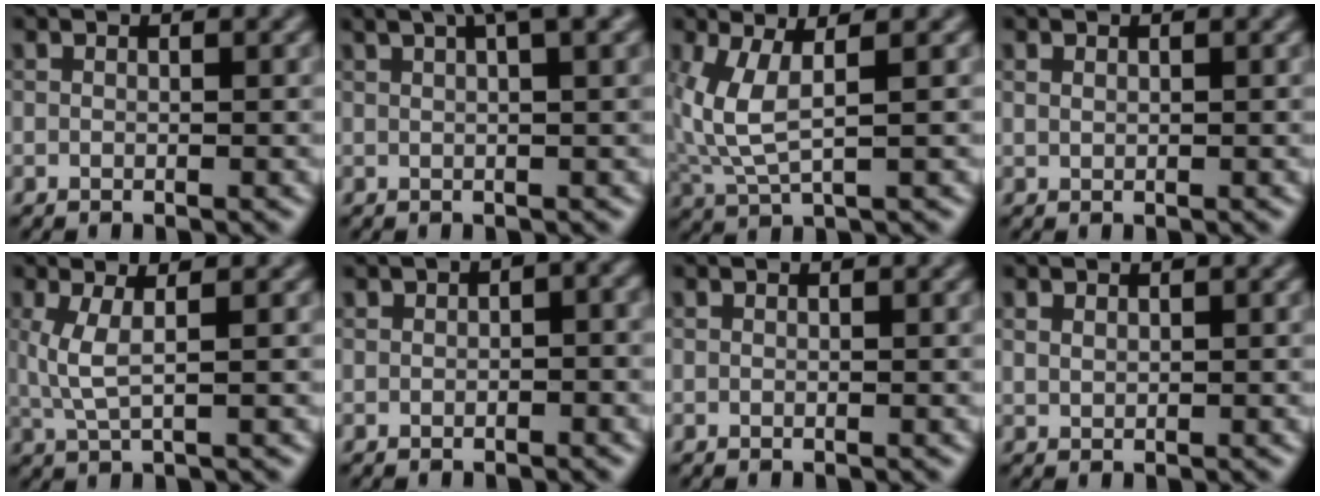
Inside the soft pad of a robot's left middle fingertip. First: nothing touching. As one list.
[{"total": 5.4, "force": [3.2, 1.1, 4.2], "torque": [-0.048, 0.018, 0.036]}, {"total": 4.2, "force": [0.9, 1.4, 3.9], "torque": [-0.107, -0.005, 0.023]}, {"total": 0.5, "force": [0.4, 0.3, 0.2], "torque": [-0.005, 0.000, 0.010]}, {"total": 2.8, "force": [0.7, 0.7, 2.6], "torque": [-0.060, -0.004, 0.016]}, {"total": 3.4, "force": [0.9, 2.1, 2.6], "torque": [-0.017, 0.001, 0.009]}, {"total": 0.0}, {"total": 0.9, "force": [0.6, 0.5, 0.4], "torque": [-0.010, 0.000, 0.015]}]